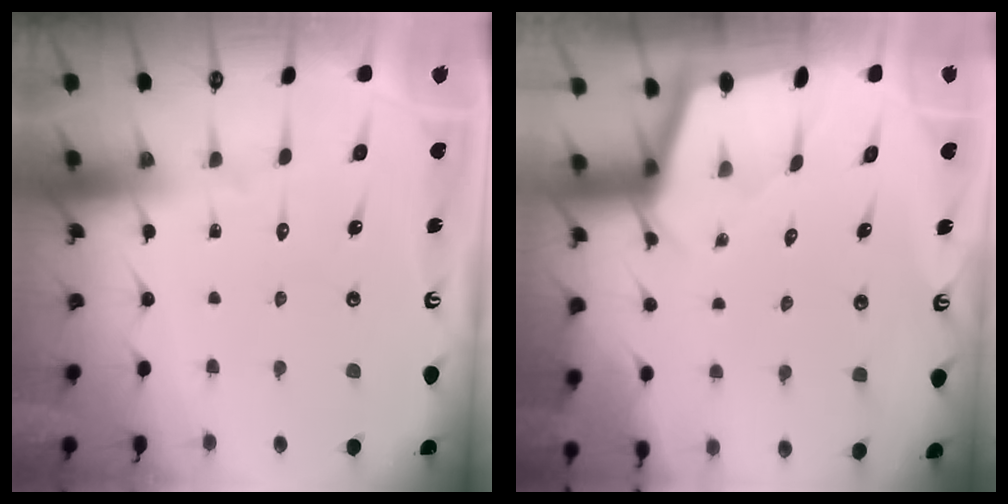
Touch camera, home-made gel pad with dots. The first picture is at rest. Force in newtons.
{"total": 2.2, "press": 2.2, "slide": 0.3}